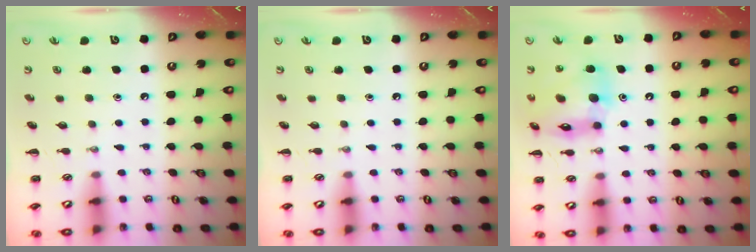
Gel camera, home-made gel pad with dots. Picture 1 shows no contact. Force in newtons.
{"total": 0.0}
{"total": 12.0, "press": 11.6, "slide": 3.1}